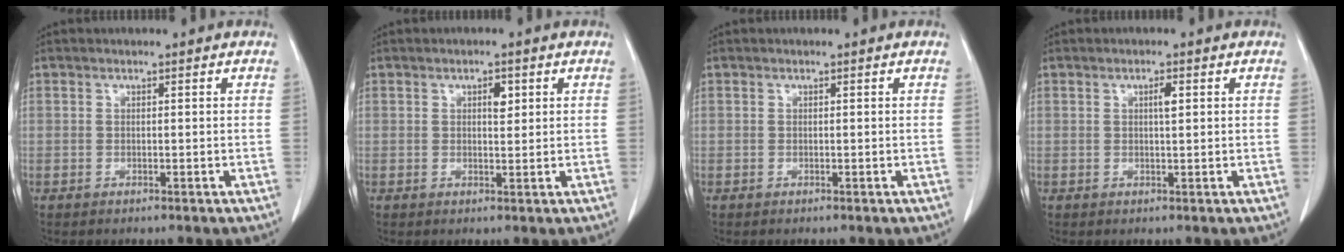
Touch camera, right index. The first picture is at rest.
{"total": 2.1, "force": [0.8, 0.9, 1.7], "torque": [-0.024, -0.001, 0.012]}
{"total": 0.0}
{"total": 1.7, "force": [0.5, 0.2, 1.6], "torque": [-0.026, 0.002, 0.007]}